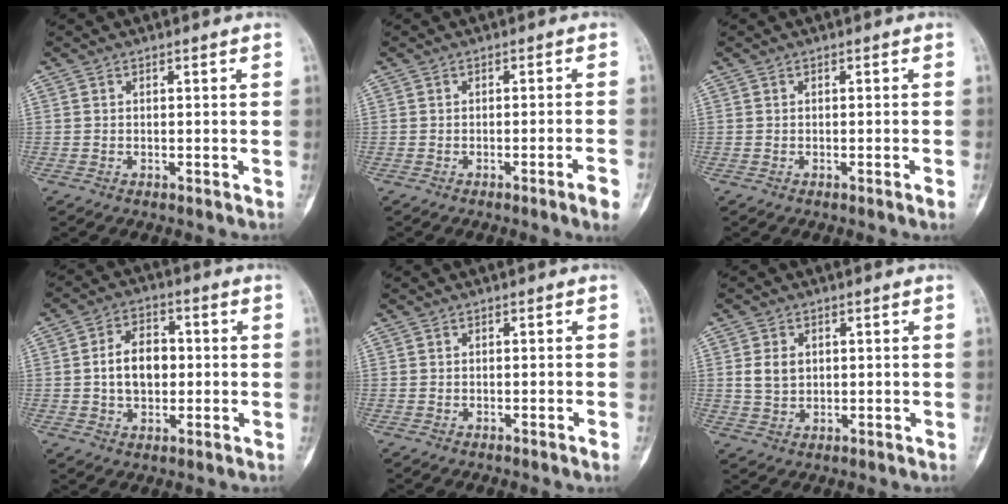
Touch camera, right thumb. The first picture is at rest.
{"total": 3.7, "force": [-2.0, -0.3, 3.1], "torque": [-0.048, 0.002, -0.030]}
{"total": 1.1, "force": [-0.6, -0.2, 0.9], "torque": [-0.017, -0.001, -0.009]}
{"total": 9.0, "force": [0.1, 6.2, 6.5], "torque": [-0.088, 0.014, 0.000]}
{"total": 0.9, "force": [-0.5, -0.2, 0.7], "torque": [-0.013, 0.000, -0.006]}
{"total": 4.2, "force": [0.9, 3.2, 2.6], "torque": [-0.034, -0.003, 0.021]}